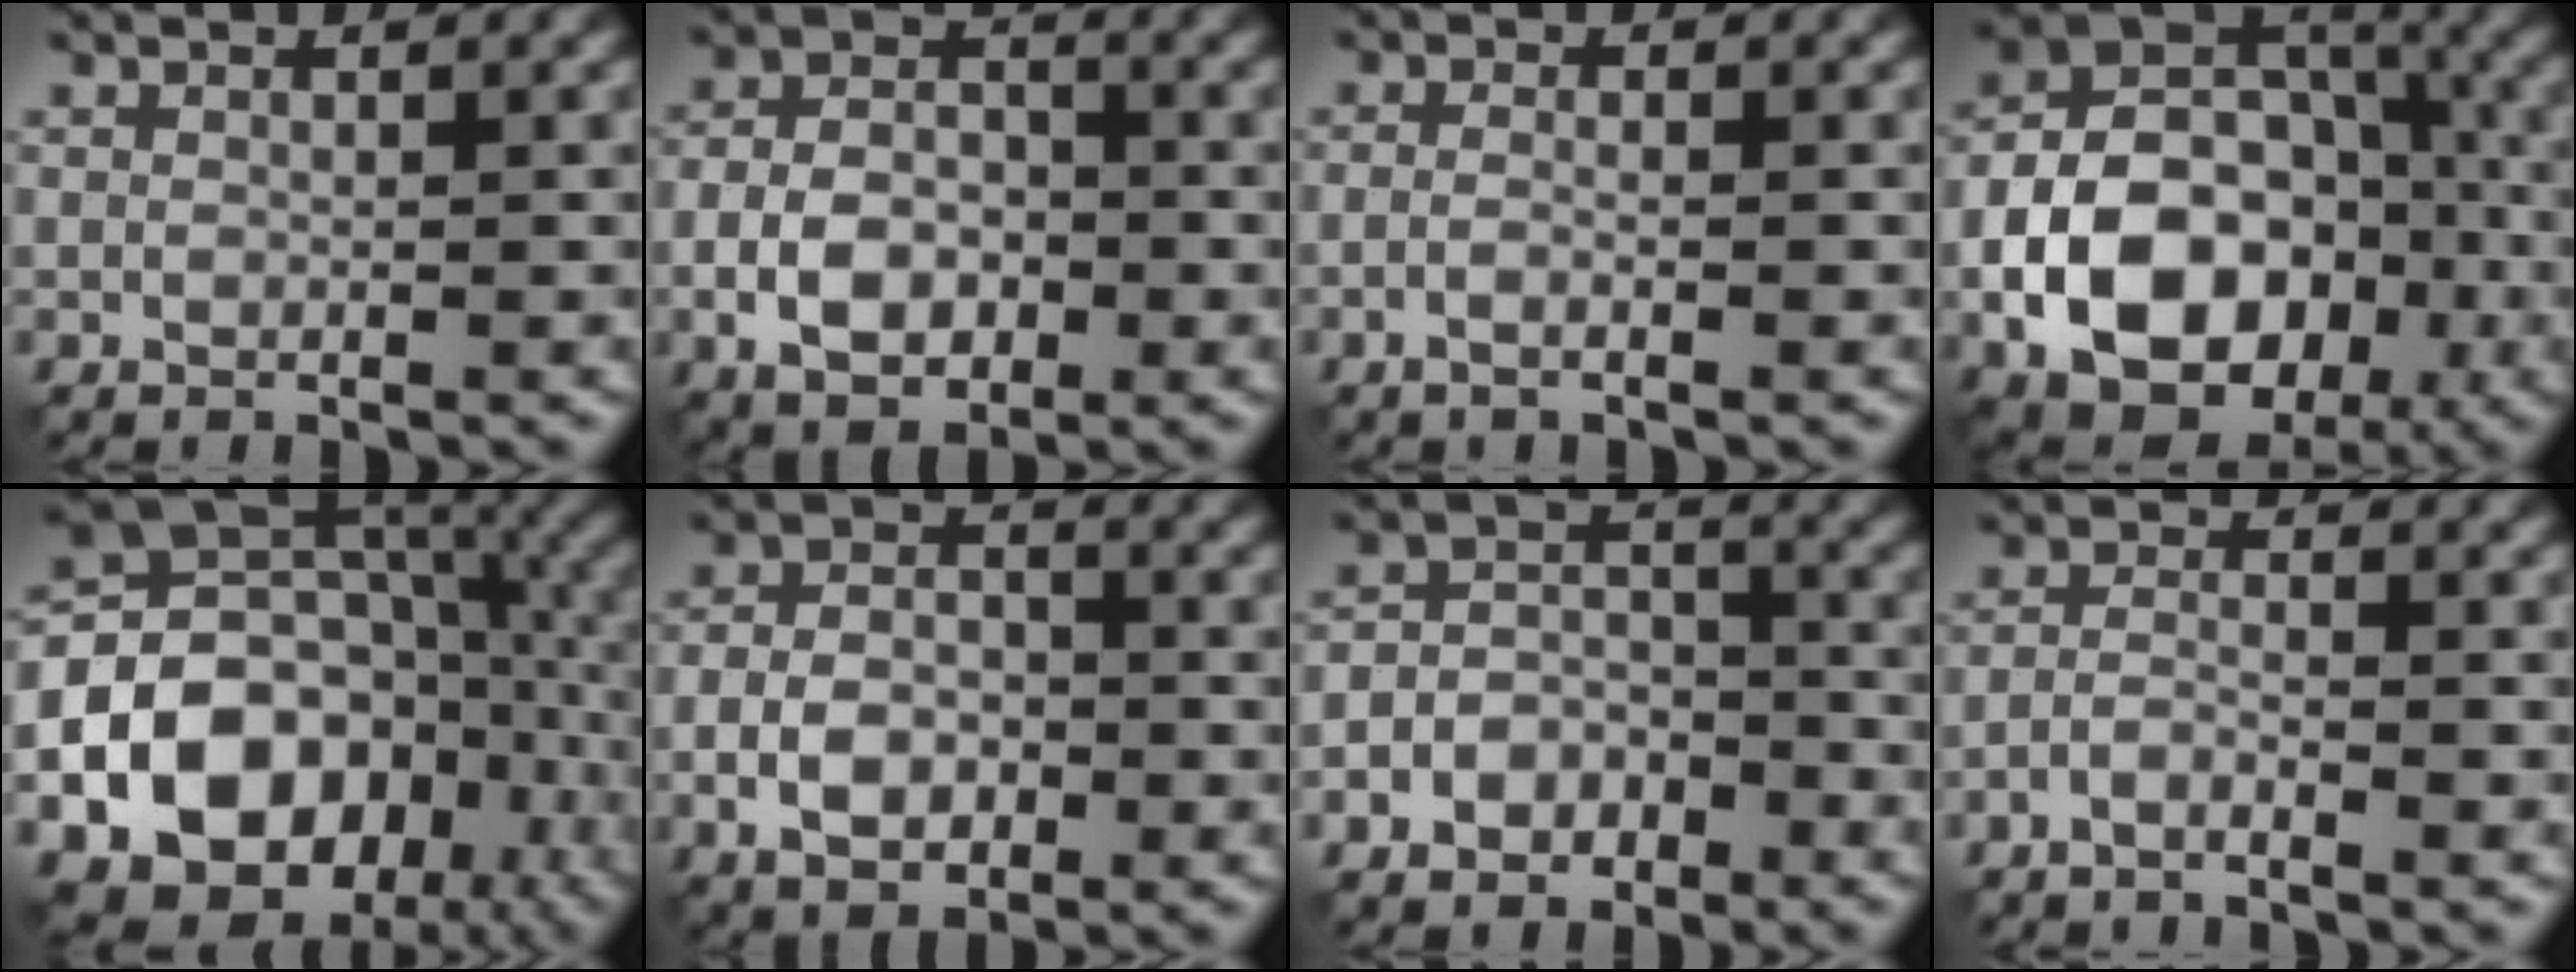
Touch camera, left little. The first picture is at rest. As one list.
[{"total": 5.8, "force": [-2.0, 3.7, 4.1], "torque": [-0.076, 0.003, -0.040]}, {"total": 1.3, "force": [-0.7, 0.3, 1.1], "torque": [-0.019, 0.002, -0.019]}, {"total": 13.0, "force": [-4.2, 9.1, 8.4], "torque": [-0.153, -0.002, -0.082]}, {"total": 20.1, "force": [-6.7, 15.7, 10.6], "torque": [-0.197, -0.015, -0.117]}, {"total": 5.2, "force": [-1.9, 3.3, 3.6], "torque": [-0.066, 0.003, -0.038]}, {"total": 4.2, "force": [-2.7, 2.8, 1.7], "torque": [-0.020, 0.011, -0.053]}, {"total": 1.8, "force": [-1.4, 0.3, 1.0], "torque": [-0.023, 0.001, -0.036]}]